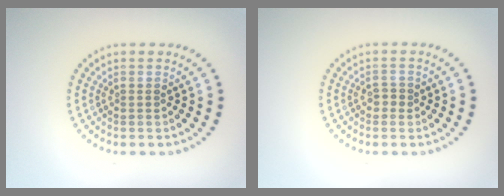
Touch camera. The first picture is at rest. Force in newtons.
{"total": 1.0, "press": 0.9, "slide": 0.3}